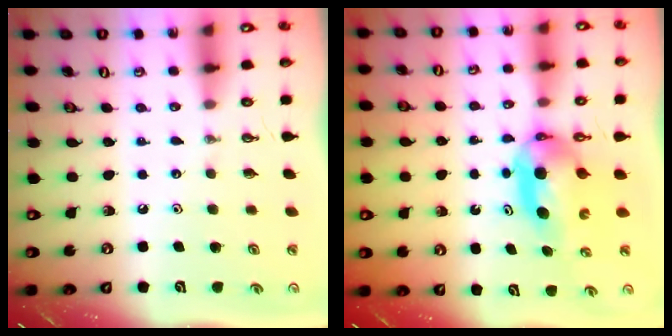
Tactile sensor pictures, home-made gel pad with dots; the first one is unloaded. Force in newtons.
{"total": 9.3, "press": 5.2, "slide": 7.7}